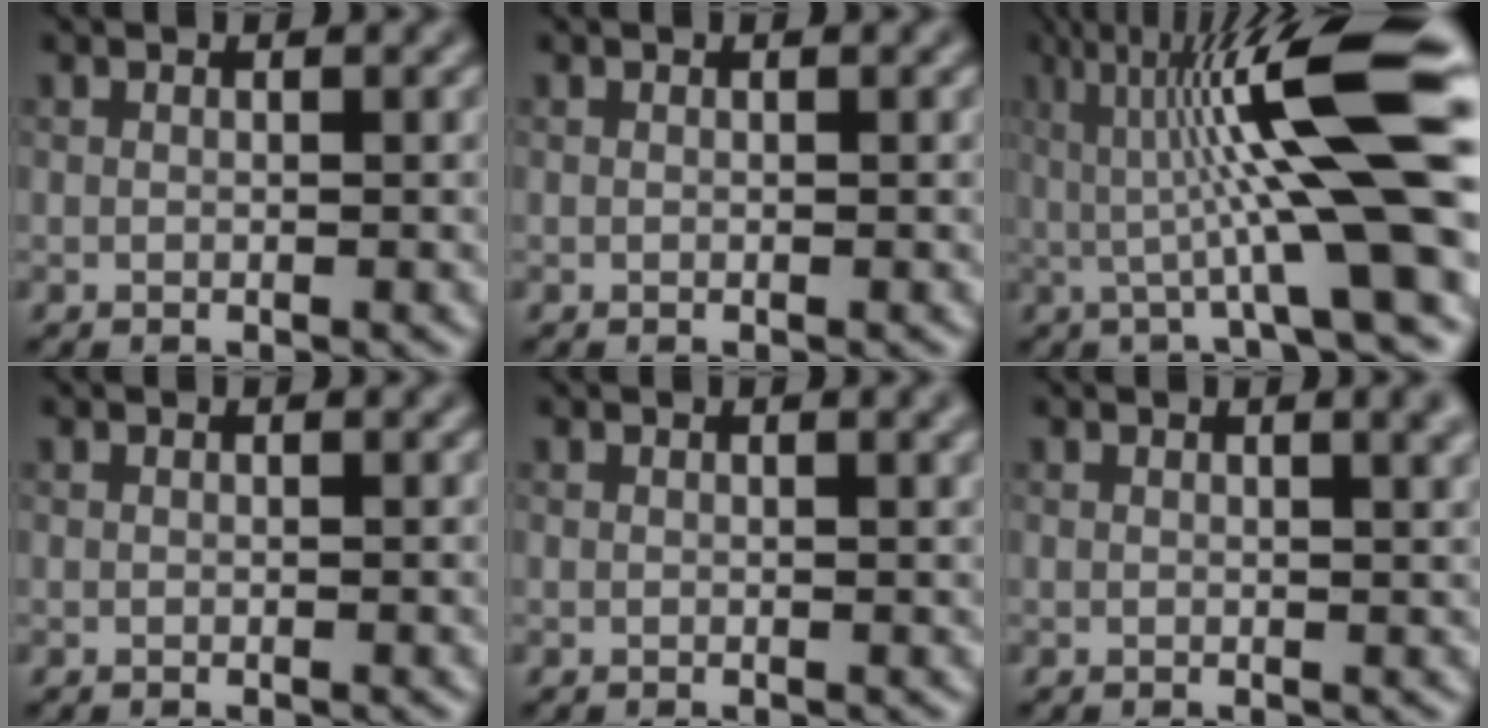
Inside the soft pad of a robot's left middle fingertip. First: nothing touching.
{"total": 0.0}
{"total": 13.6, "force": [1.4, 2.2, 13.4], "torque": [-0.199, 0.026, 0.020]}
{"total": 0.0}
{"total": 1.8, "force": [0.8, 0.6, 1.5], "torque": [-0.014, 0.005, 0.005]}
{"total": 3.2, "force": [1.3, 1.3, 2.6], "torque": [-0.016, 0.006, 0.010]}